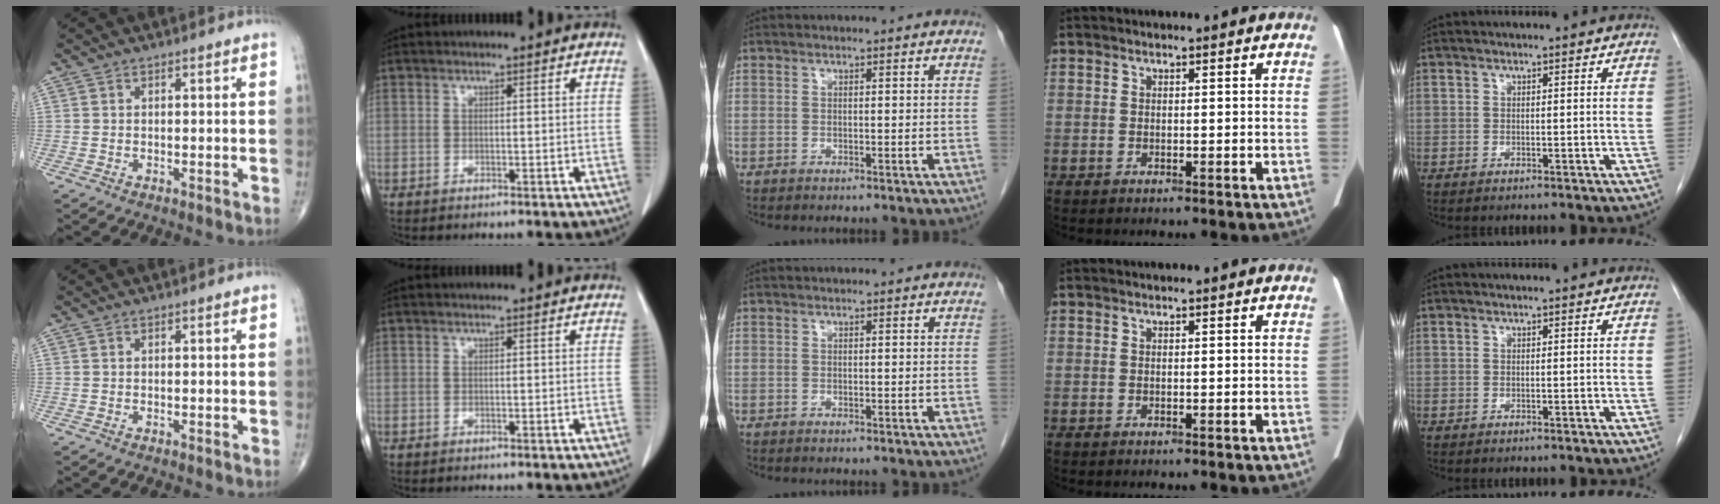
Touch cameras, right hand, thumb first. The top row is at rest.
{}